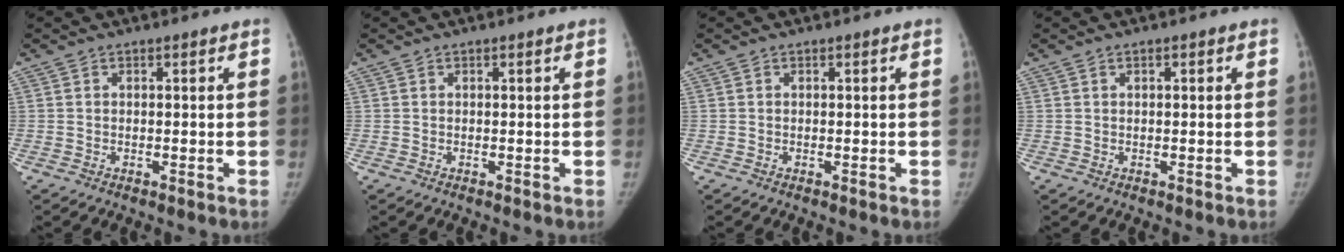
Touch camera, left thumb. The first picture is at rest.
{"total": 0.0}
{"total": 0.0}
{"total": 0.6, "force": [0.2, 0.2, 0.5], "torque": [-0.009, 0.002, 0.003]}